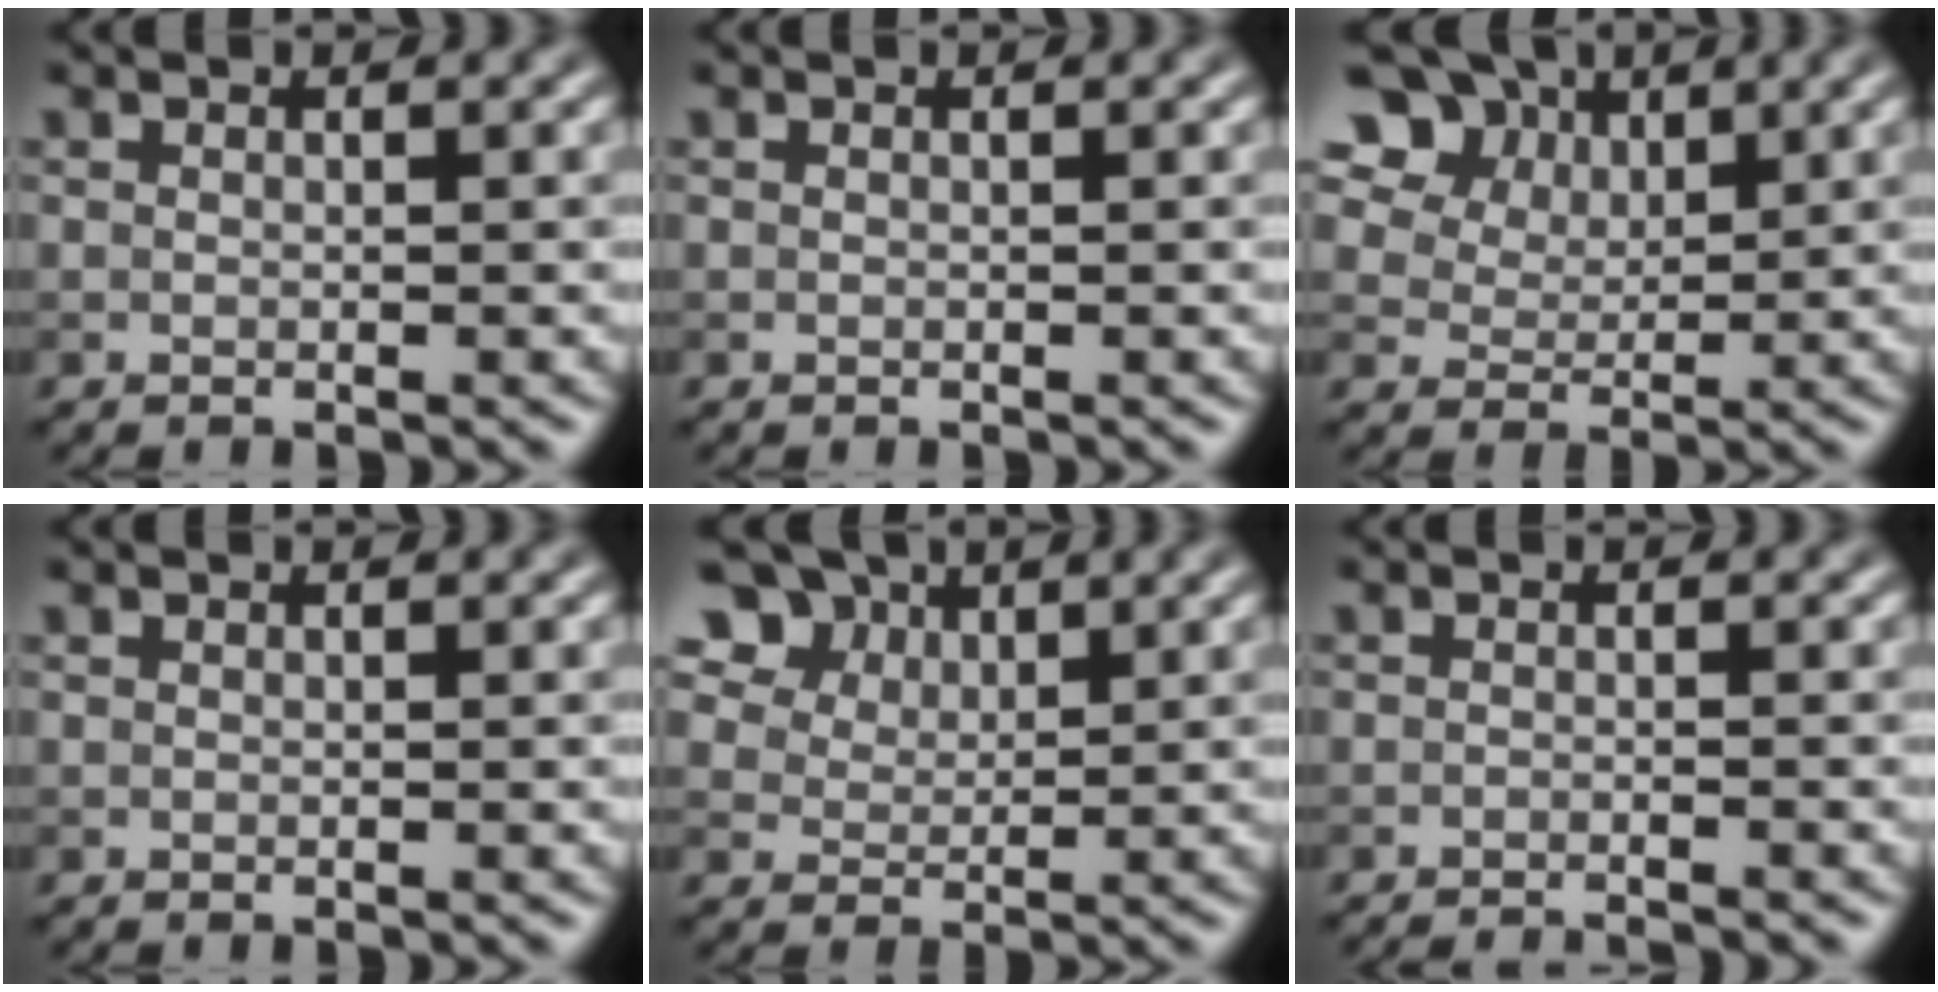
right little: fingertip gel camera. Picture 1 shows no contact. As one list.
[{"total": 0.0}, {"total": 12.2, "force": [7.1, 8.2, 5.6], "torque": [-0.134, 0.029, 0.127]}, {"total": 0.0}, {"total": 9.5, "force": [5.9, 6.2, 4.1], "torque": [-0.098, 0.016, 0.102]}, {"total": 3.1, "force": [-2.9, 0.5, 1.1], "torque": [-0.009, -0.003, -0.043]}]